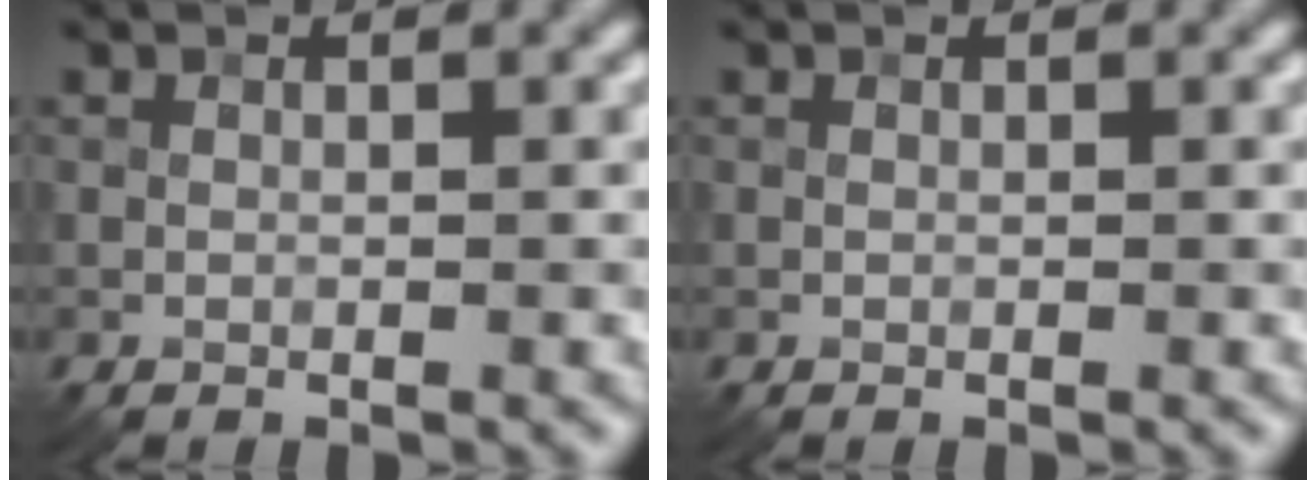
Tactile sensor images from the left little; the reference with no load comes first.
{"total": 0.0}